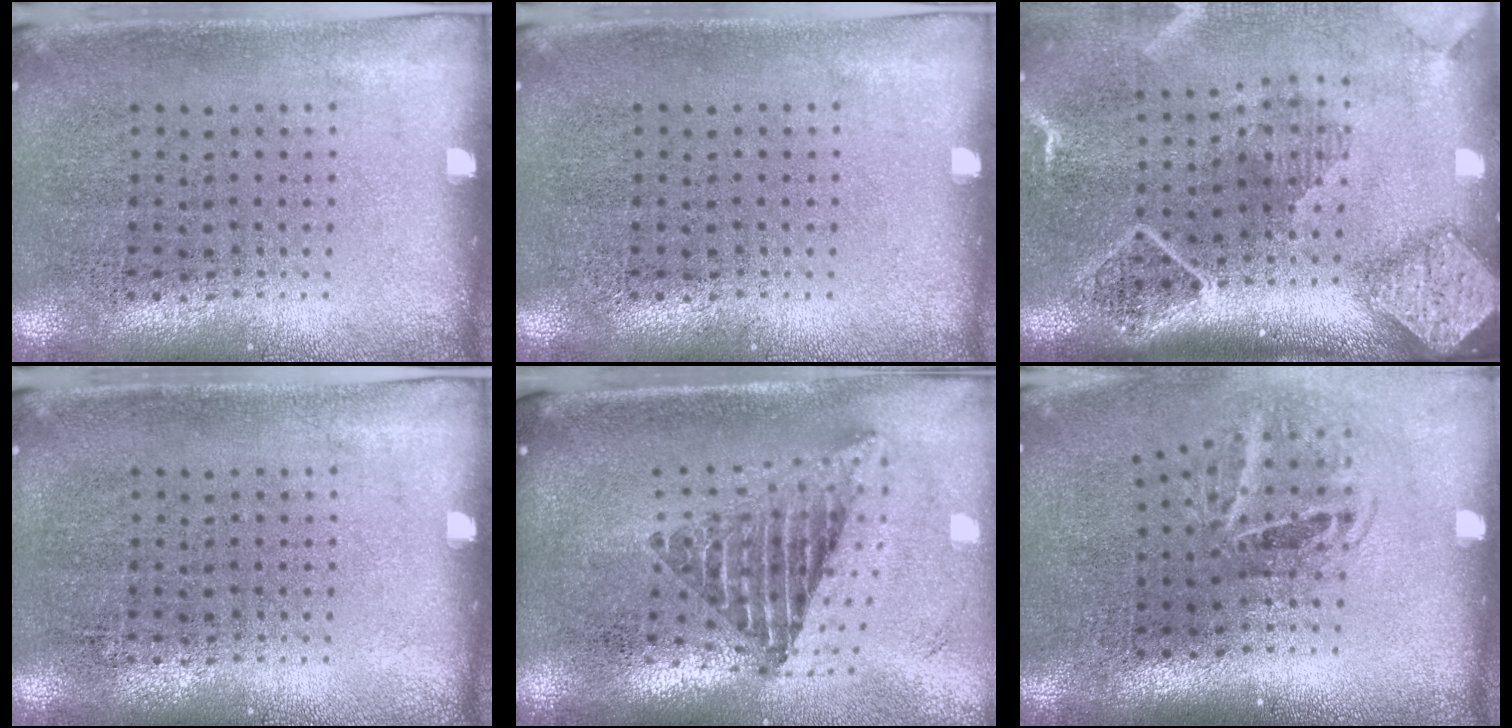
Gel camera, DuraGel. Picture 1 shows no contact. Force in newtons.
{"total": 0.0}
{"total": 2.7, "press": 2.0, "slide": 1.9}
{"total": 0.0}
{"total": 2.4, "press": 1.7, "slide": 1.8}
{"total": 1.9, "press": 1.3, "slide": 1.4}